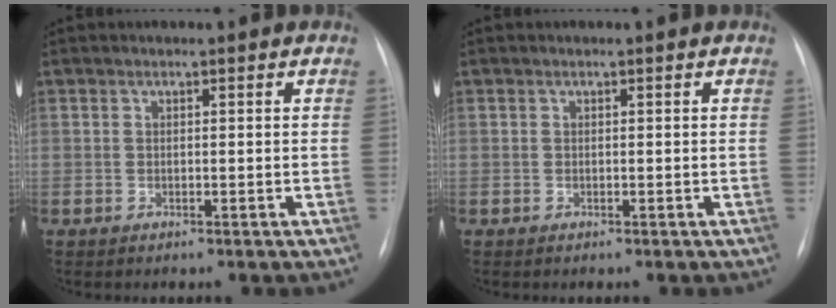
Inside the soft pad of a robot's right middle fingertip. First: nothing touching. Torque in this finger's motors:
{"motor_torque": [0.11, -0.53, 0.05, 0.02]}